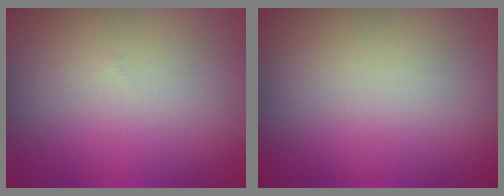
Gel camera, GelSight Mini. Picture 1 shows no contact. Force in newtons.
{"total": 0.0}